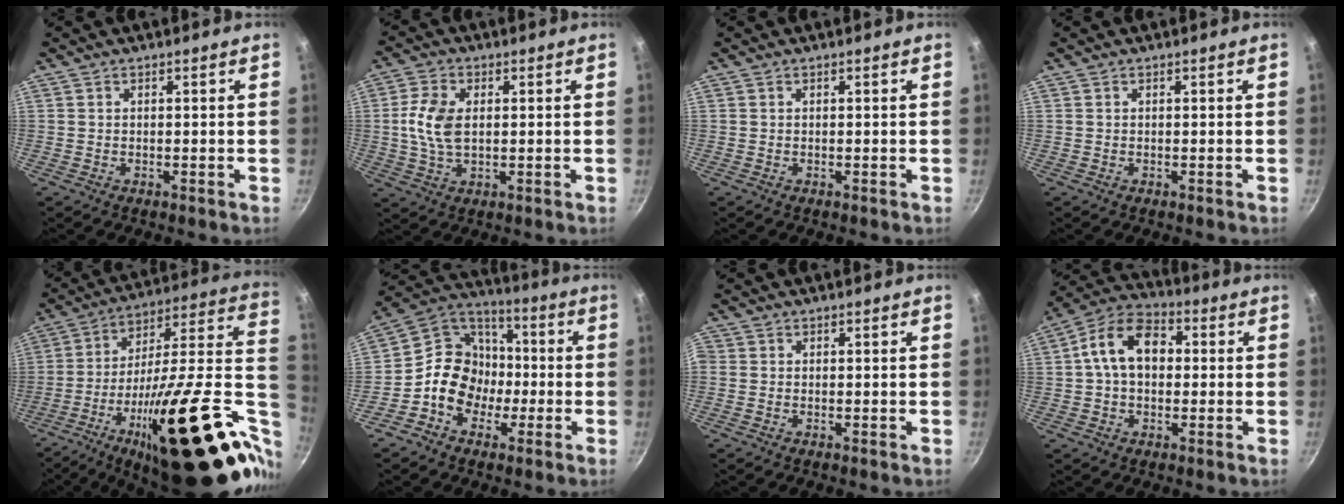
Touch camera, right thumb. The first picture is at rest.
{"total": 8.6, "force": [1.0, 5.3, 6.7], "torque": [-0.128, 0.003, 0.017]}
{"total": 0.0}
{"total": 0.0}
{"total": 39.1, "force": [-8.4, 12.5, 36.1], "torque": [-0.501, 0.016, -0.132]}
{"total": 13.2, "force": [-3.3, 11.1, 6.4], "torque": [-0.058, 0.051, -0.076]}
{"total": 0.5, "force": [-0.1, 0.4, 0.3], "torque": [-0.010, 0.000, -0.005]}
{"total": 11.6, "force": [1.2, 8.0, 8.3], "torque": [-0.113, 0.032, 0.001]}